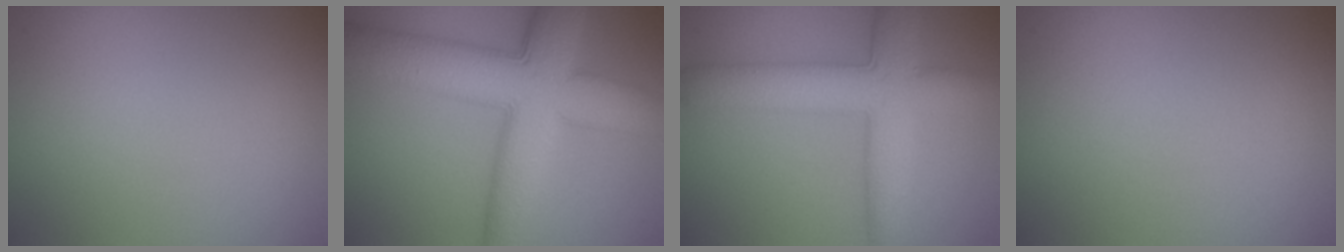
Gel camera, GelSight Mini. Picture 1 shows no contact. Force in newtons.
{"total": 11.1, "press": 11.1, "slide": 0.2}
{"total": 7.3, "press": 7.3, "slide": 0.3}
{"total": 0.0}